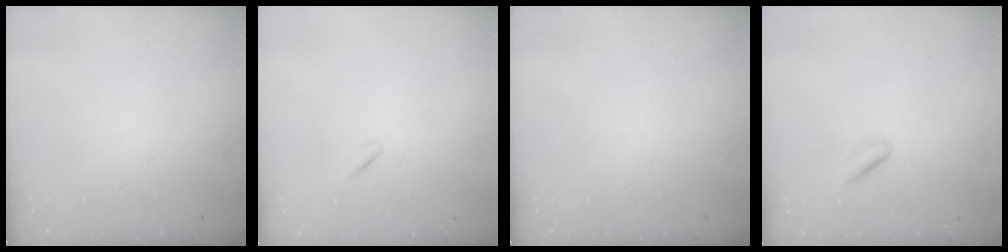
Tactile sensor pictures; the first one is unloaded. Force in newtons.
{"total": 0.0}
{"total": 0.0}
{"total": 3.0, "press": 2.9, "slide": 0.6}